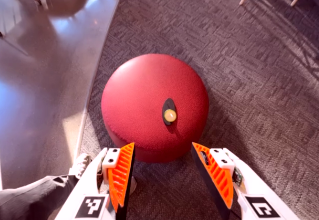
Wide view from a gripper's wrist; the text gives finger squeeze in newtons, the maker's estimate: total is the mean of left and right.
{"total": 0.0}